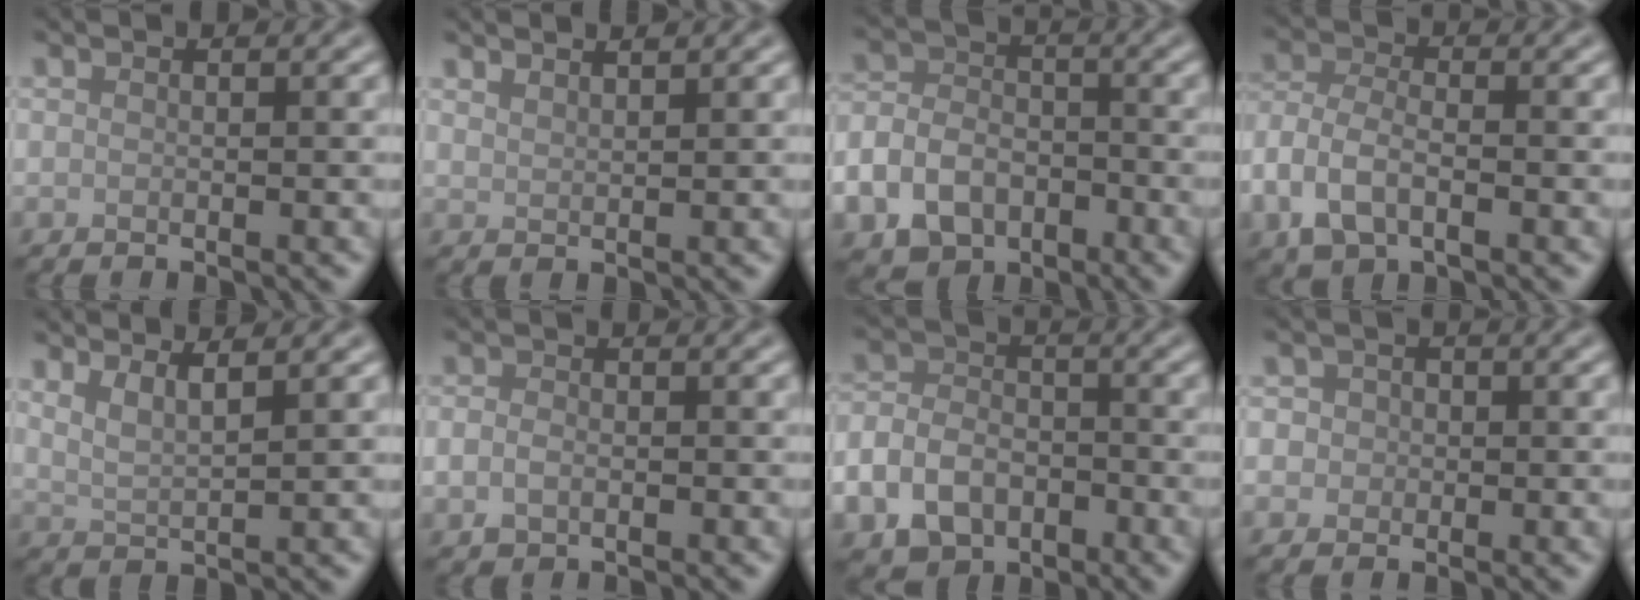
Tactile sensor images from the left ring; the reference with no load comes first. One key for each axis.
{"total": 1.4, "fx": 1.3, "fy": 0.1, "fz": 0.3, "tx": -0.005, "ty": -0.001, "tz": 0.023}
{"total": 8.9, "fx": -4.8, "fy": 6.5, "fz": 3.7, "tx": -0.066, "ty": -0.030, "tz": -0.089}
{"total": 4.4, "fx": -1.9, "fy": 2.6, "fz": 3.1, "tx": -0.069, "ty": -0.002, "tz": -0.044}
{"total": 2.5, "fx": 1.7, "fy": 0.6, "fz": 1.8, "tx": -0.025, "ty": -0.002, "tz": 0.034}
{"total": 1.8, "fx": -0.6, "fy": 1.3, "fz": 1.0, "tx": -0.020, "ty": -0.003, "tz": -0.015}
{"total": 8.1, "fx": -4.3, "fy": 5.8, "fz": 3.6, "tx": -0.062, "ty": -0.023, "tz": -0.081}
{"total": 3.1, "fx": 0.2, "fy": 3.0, "fz": 1.1, "tx": 0.004, "ty": 0.017, "tz": -0.023}